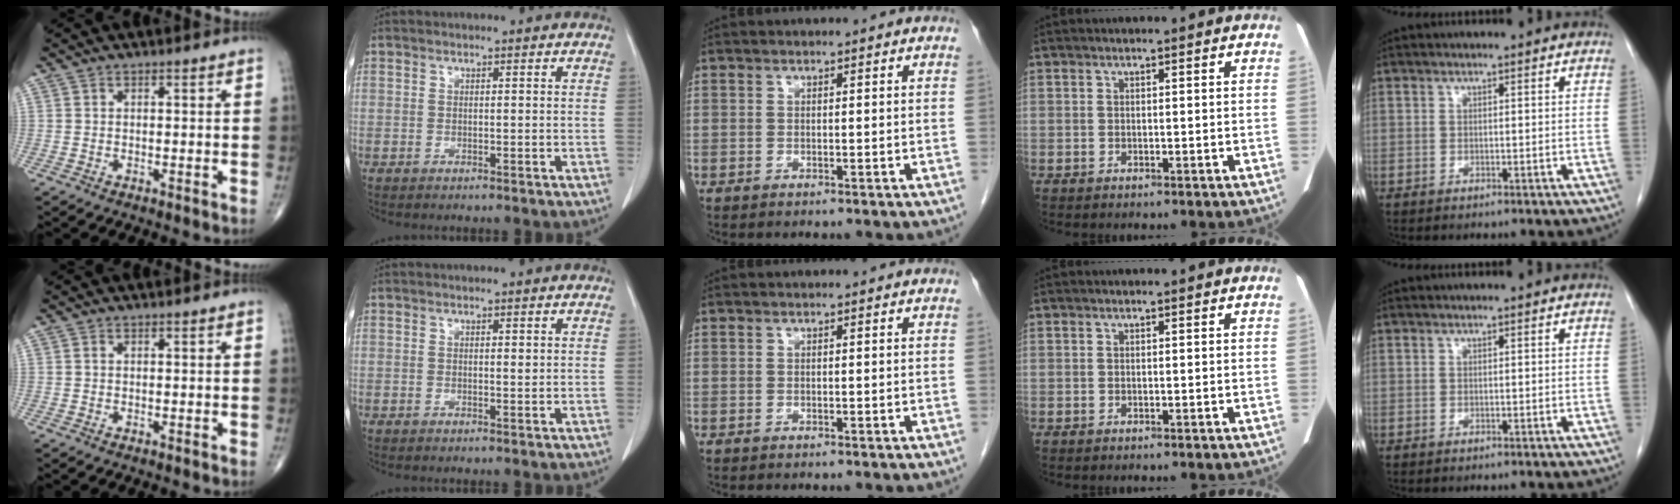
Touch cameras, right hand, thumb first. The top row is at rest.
{"index": {"total": 0.7, "force": [0.2, 0.2, 0.7], "torque": [-0.010, -0.001, 0.002]}}